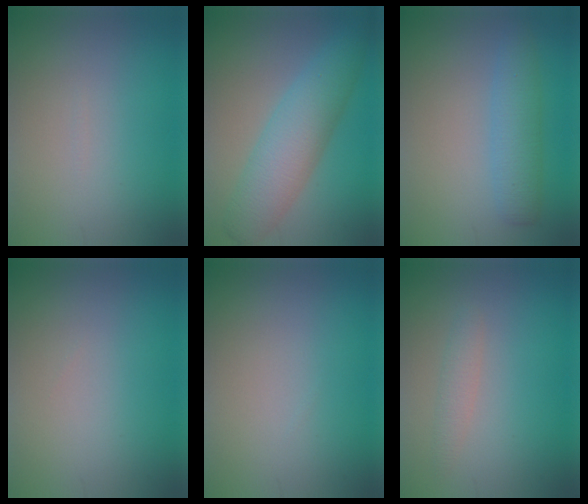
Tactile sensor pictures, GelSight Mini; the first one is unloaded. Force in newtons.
{"total": 6.2, "press": 6.2, "slide": 0.1}
{"total": 3.3, "press": 3.3, "slide": 0.1}
{"total": 0.0}
{"total": 0.0}
{"total": 1.4, "press": 1.4, "slide": 0.1}